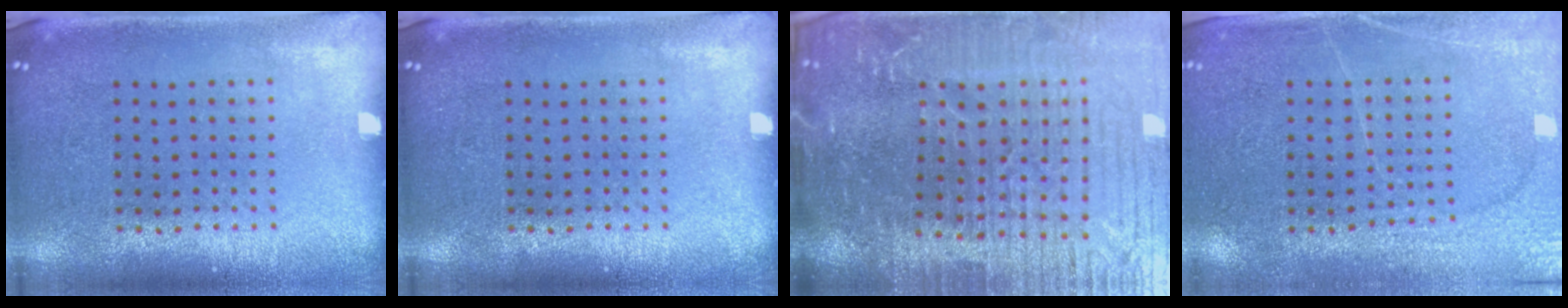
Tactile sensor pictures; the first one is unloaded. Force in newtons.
{"total": 0.0}
{"total": 6.6, "press": 5.8, "slide": 3.1}
{"total": 2.8, "press": 2.7, "slide": 0.8}